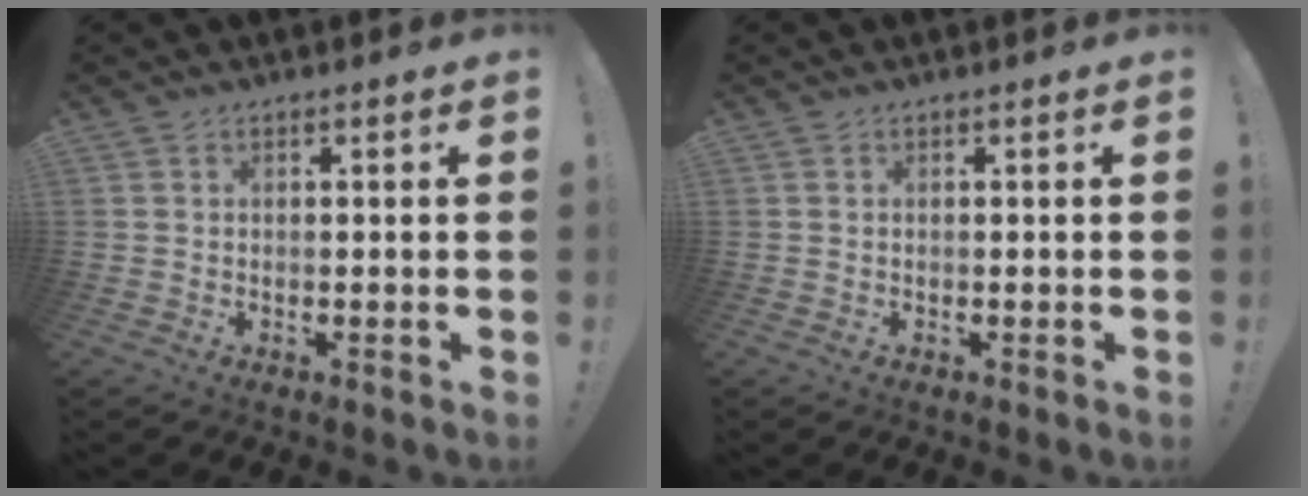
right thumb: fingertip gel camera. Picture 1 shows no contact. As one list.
[{"total": 0.0}]